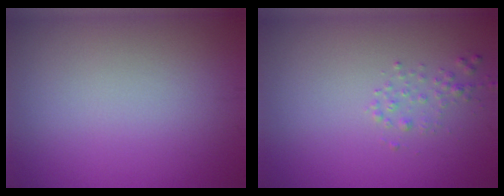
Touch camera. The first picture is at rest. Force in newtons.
{"total": 1.0, "press": 1.0, "slide": 0.0}